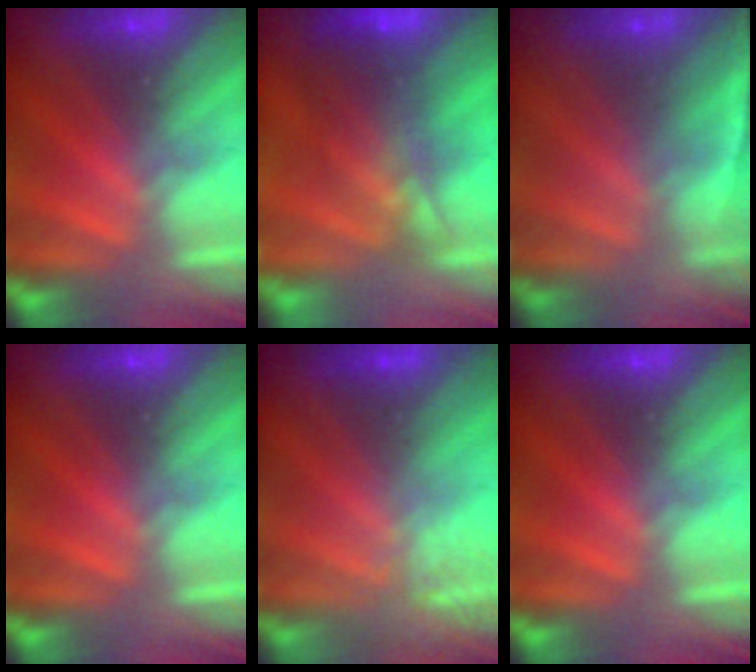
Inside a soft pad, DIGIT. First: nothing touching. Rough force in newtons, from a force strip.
{"total": 7.7}
{"total": 1.6}
{"total": 0.0}
{"total": 2.2}
{"total": 0.0}